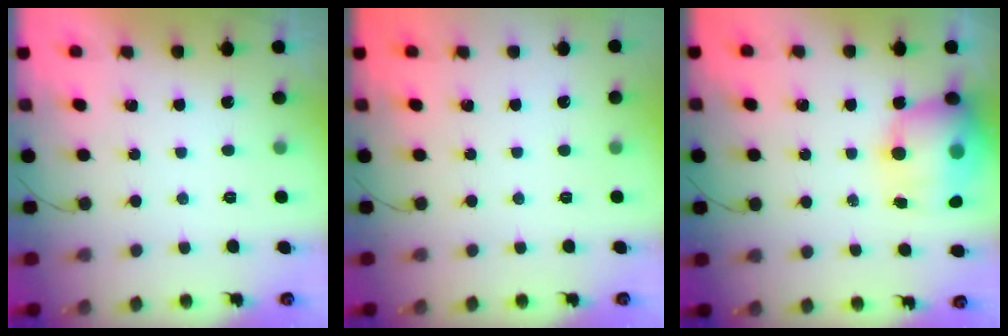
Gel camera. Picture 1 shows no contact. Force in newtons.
{"total": 0.0}
{"total": 15.8, "press": 15.3, "slide": 3.7}